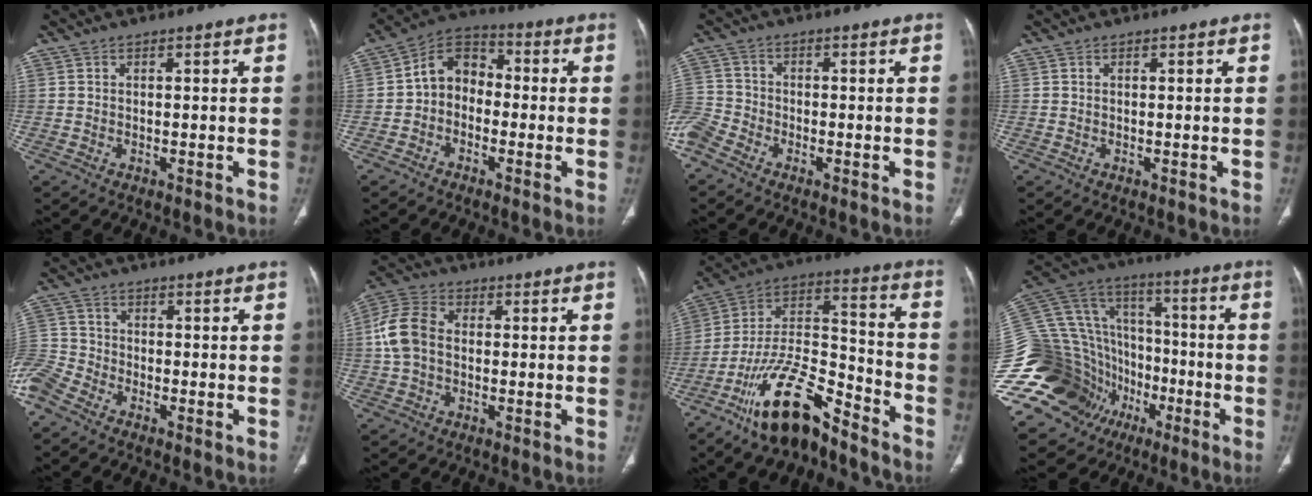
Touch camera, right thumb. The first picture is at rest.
{"total": 8.6, "force": [-1.1, 6.8, 5.1], "torque": [-0.057, 0.037, -0.038]}
{"total": 5.9, "force": [-4.2, 3.5, 2.4], "torque": [-0.062, 0.008, -0.095]}
{"total": 0.0}
{"total": 6.7, "force": [-5.0, 3.4, 2.8], "torque": [-0.077, 0.011, -0.112]}
{"total": 9.2, "force": [0.2, 6.7, 6.4], "torque": [-0.134, 0.025, -0.004]}
{"total": 17.9, "force": [-12.8, 6.3, 10.8], "torque": [-0.180, 0.091, -0.229]}
{"total": 34.8, "force": [-14.3, 26.6, 17.3], "torque": [-0.424, 0.082, -0.239]}